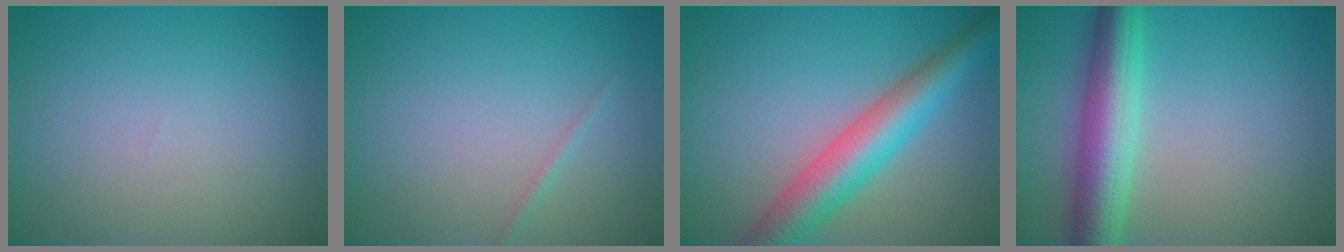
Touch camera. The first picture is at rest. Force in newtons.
{"total": 0.6, "press": 0.6, "slide": 0.0}
{"total": 6.8, "press": 6.8, "slide": 0.1}
{"total": 6.8, "press": 6.8, "slide": 0.1}